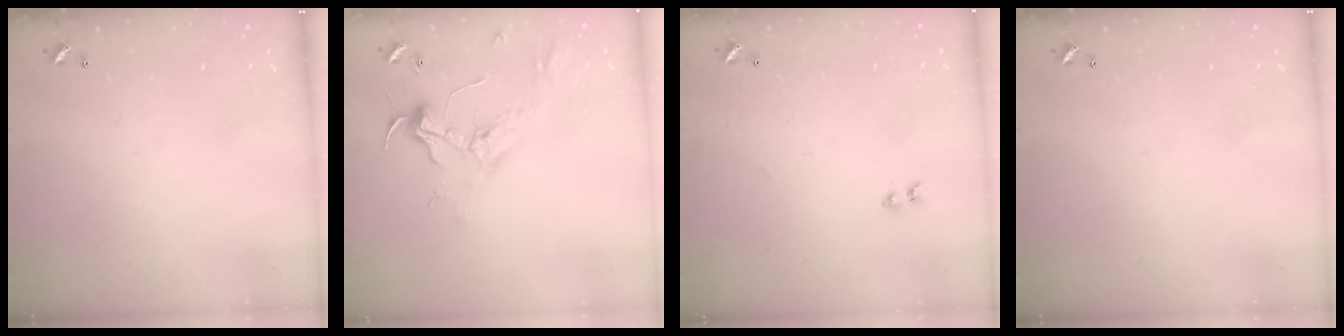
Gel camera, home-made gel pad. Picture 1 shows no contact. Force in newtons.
{"total": 2.3, "press": 2.2, "slide": 0.6}
{"total": 1.1, "press": 0.9, "slide": 0.6}
{"total": 0.0}